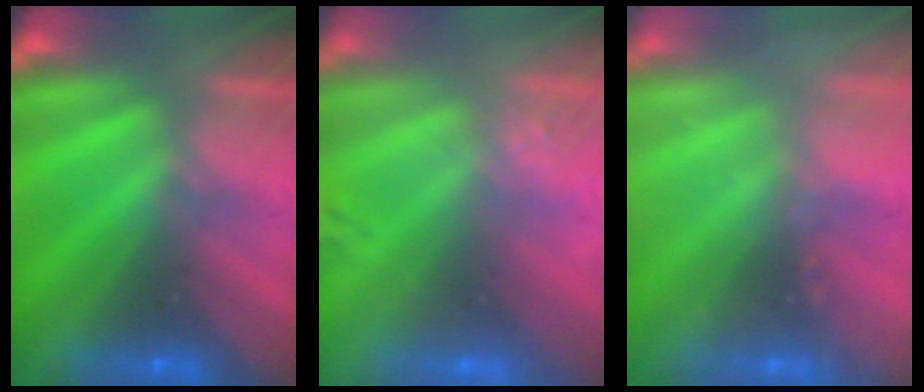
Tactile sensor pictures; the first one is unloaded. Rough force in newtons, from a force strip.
{"total": 2.6}
{"total": 2.4}